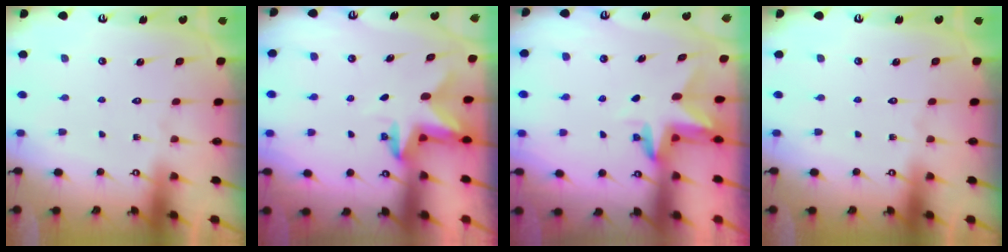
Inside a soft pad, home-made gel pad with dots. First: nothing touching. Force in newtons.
{"total": 2.7, "press": 2.7, "slide": 0.5}
{"total": 3.1, "press": 3.1, "slide": 0.2}
{"total": 0.0}